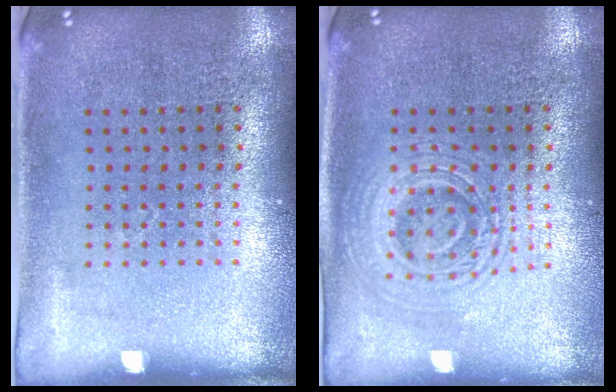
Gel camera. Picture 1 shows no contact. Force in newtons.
{"total": 2.5, "press": 2.4, "slide": 0.5}